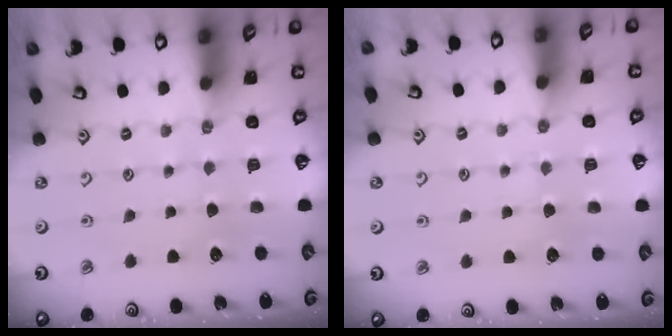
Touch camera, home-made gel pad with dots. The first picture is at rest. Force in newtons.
{"total": 4.3, "press": 4.3, "slide": 0.5}